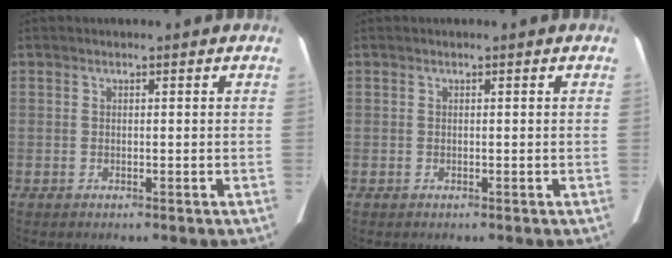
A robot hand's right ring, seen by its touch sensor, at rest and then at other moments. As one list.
[{"total": 0.0}]